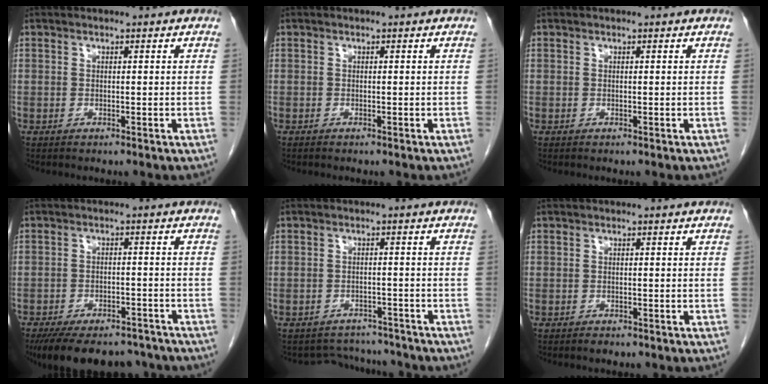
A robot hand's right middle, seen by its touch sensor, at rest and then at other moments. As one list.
[{"total": 0.0}, {"total": 0.0}, {"total": 14.6, "force": [-12.1, 5.7, 5.9], "torque": [-0.119, -0.004, -0.166]}, {"total": 5.1, "force": [-4.7, 1.6, -1.0], "torque": [0.015, 0.019, -0.061]}, {"total": 1.0, "force": [-0.8, 0.5, 0.4], "torque": [-0.010, -0.001, -0.008]}]